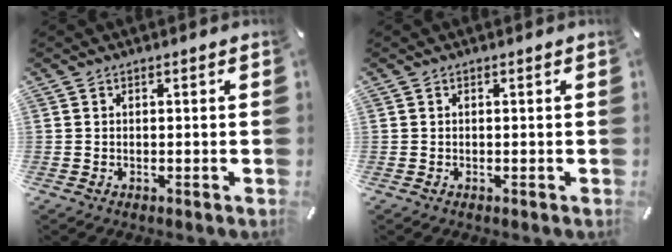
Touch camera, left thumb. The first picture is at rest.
{"total": 0.0}